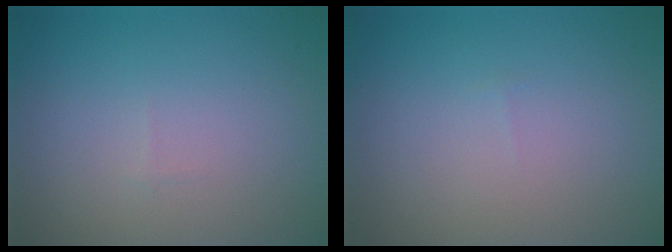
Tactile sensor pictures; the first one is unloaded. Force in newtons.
{"total": 0.0}